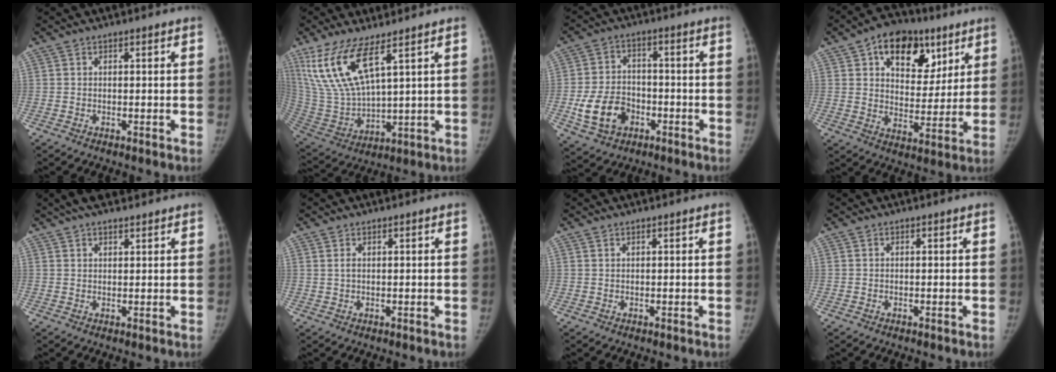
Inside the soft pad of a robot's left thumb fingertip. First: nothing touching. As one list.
[{"total": 14.3, "force": [8.2, 4.4, 10.9], "torque": [-0.235, -0.036, 0.183]}, {"total": 10.7, "force": [-3.7, 8.0, 6.0], "torque": [-0.096, 0.022, -0.062]}, {"total": 16.7, "force": [8.2, 10.8, 9.7], "torque": [-0.091, -0.020, 0.127]}, {"total": 6.3, "force": [5.0, 2.3, 3.2], "torque": [-0.041, 0.008, 0.084]}, {"total": 1.0, "force": [0.4, 0.5, 0.8], "torque": [-0.016, 0.005, 0.011]}, {"total": 0.0}, {"total": 0.0}]